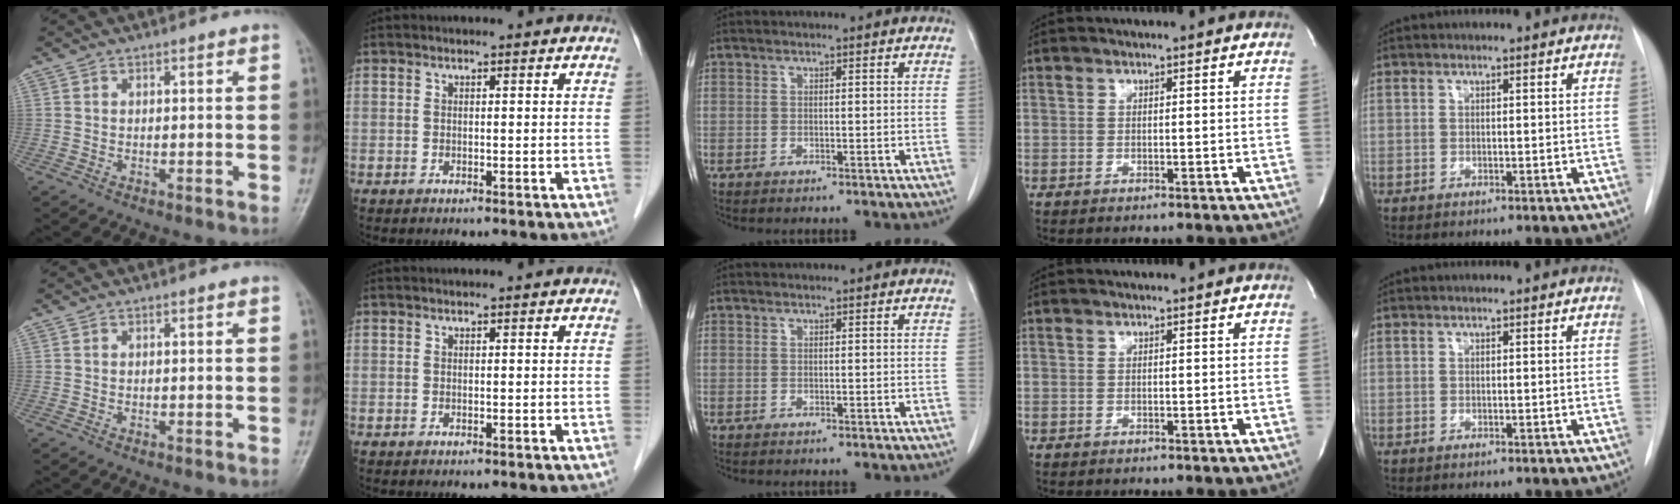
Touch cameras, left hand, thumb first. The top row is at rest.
{}